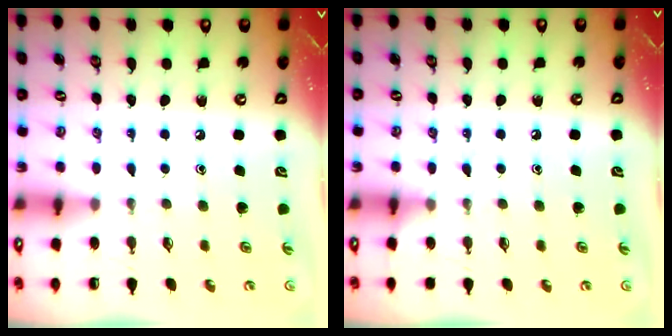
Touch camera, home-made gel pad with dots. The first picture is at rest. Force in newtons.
{"total": 3.7, "press": 3.6, "slide": 0.5}